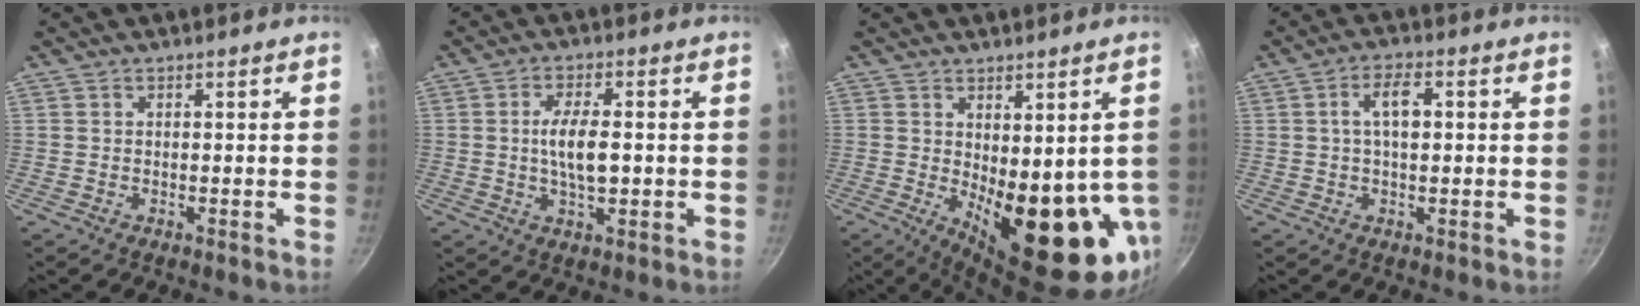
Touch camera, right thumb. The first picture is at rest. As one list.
[{"total": 7.5, "force": [-0.2, 3.2, 6.8], "torque": [-0.117, 0.009, -0.005]}, {"total": 16.5, "force": [-1.5, 7.0, 14.8], "torque": [-0.174, -0.035, 0.000]}, {"total": 5.7, "force": [0.8, 2.5, 5.0], "torque": [-0.084, 0.012, 0.009]}]